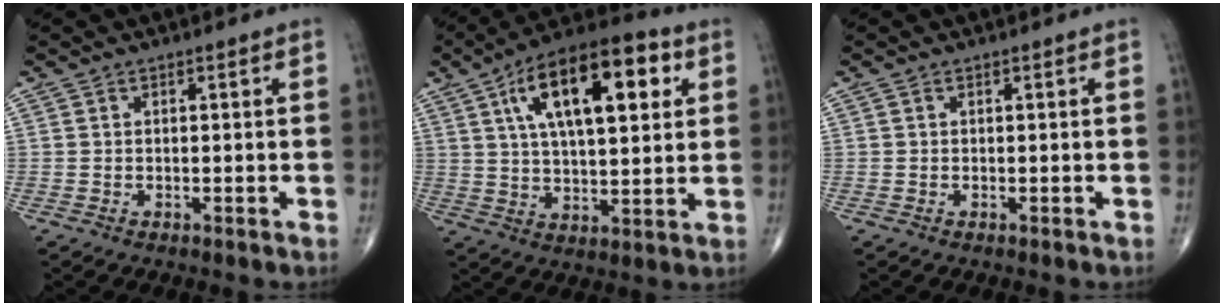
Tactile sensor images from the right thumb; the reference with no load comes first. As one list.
[{"total": 19.9, "force": [6.9, 8.3, 16.8], "torque": [-0.253, 0.003, 0.106]}, {"total": 0.0}]